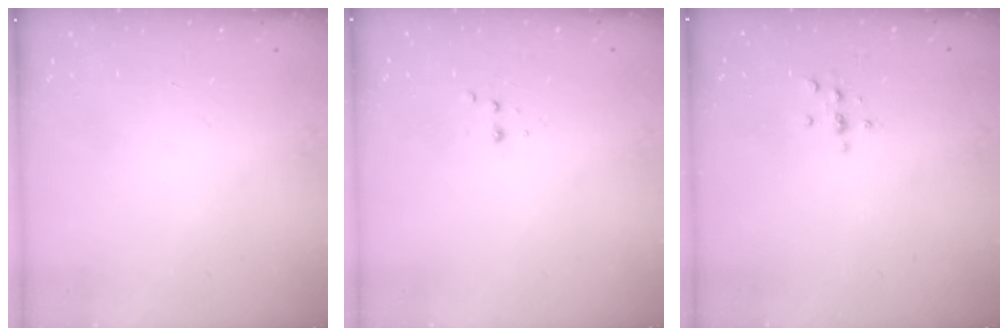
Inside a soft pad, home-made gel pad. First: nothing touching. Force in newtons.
{"total": 2.5, "press": 2.4, "slide": 0.5}
{"total": 2.2, "press": 2.1, "slide": 0.2}